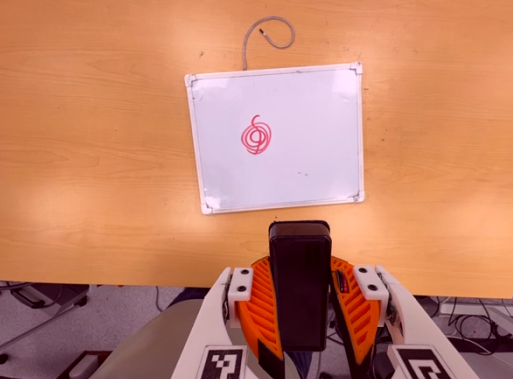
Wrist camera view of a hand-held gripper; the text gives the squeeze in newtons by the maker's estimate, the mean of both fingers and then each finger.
{"total": 11.5, "left": 9.2, "right": 13.9}